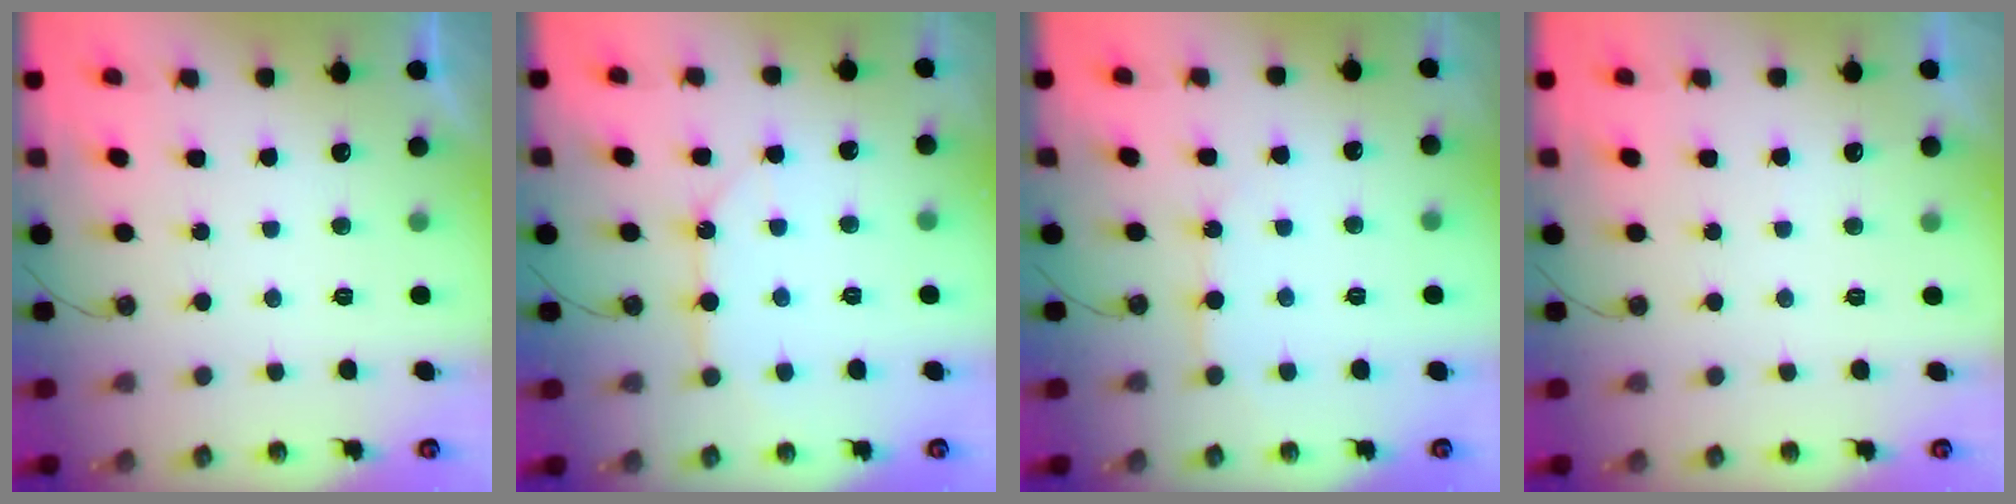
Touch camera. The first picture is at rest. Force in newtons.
{"total": 9.0, "press": 9.0, "slide": 0.2}
{"total": 4.1, "press": 4.1, "slide": 0.2}
{"total": 2.9, "press": 2.9, "slide": 0.4}